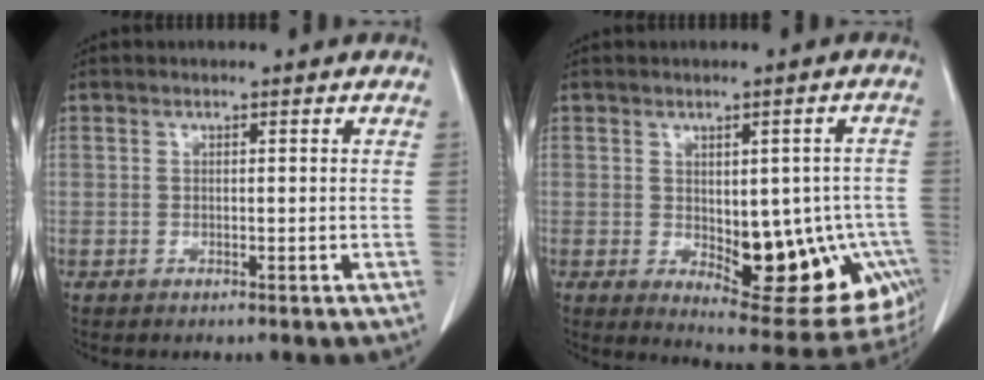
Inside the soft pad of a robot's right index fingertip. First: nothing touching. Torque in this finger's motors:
{"motor_torque": [0.95, -0.55, 0.29, 0.04]}